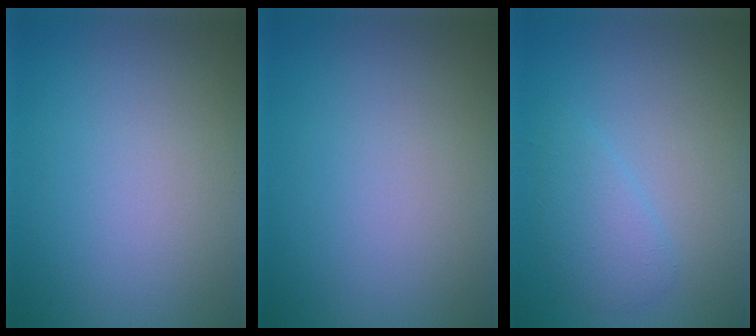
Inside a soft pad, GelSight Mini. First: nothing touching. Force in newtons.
{"total": 0.0}
{"total": 2.2, "press": 2.2, "slide": 0.1}